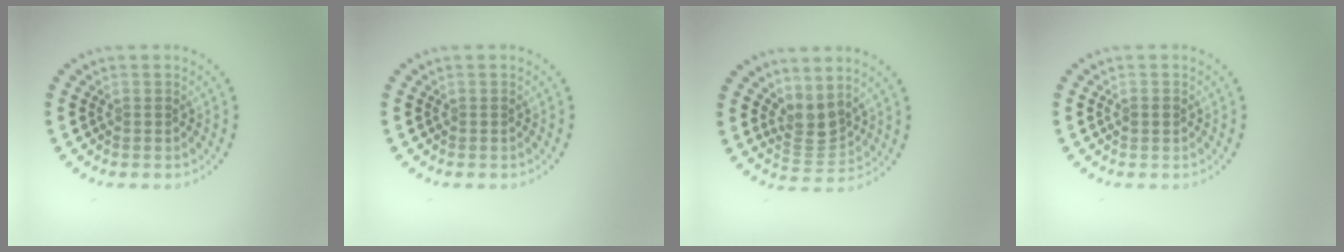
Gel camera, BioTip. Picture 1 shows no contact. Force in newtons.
{"total": 0.0}
{"total": 2.7, "press": 2.0, "slide": 1.7}
{"total": 0.8, "press": 0.8, "slide": 0.1}